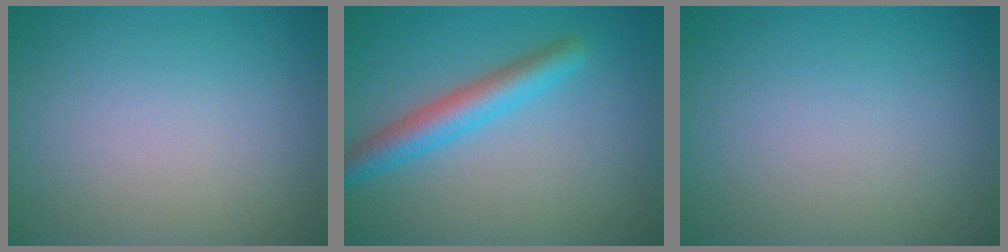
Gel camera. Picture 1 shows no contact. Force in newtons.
{"total": 3.8, "press": 3.8, "slide": 0.1}
{"total": 0.0}